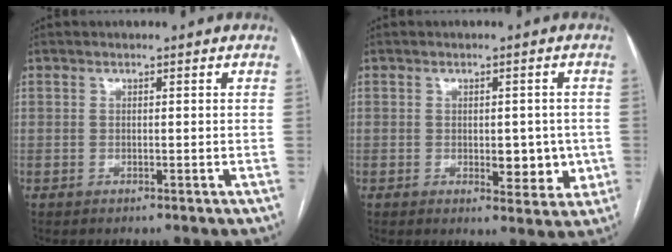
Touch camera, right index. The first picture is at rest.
{"total": 5.8, "force": [-0.9, 2.8, 5.0], "torque": [-0.056, -0.002, -0.003]}